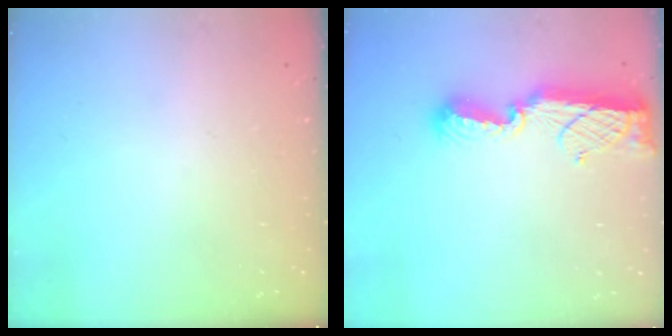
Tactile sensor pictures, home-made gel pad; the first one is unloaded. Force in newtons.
{"total": 11.3, "press": 11.3, "slide": 0.8}